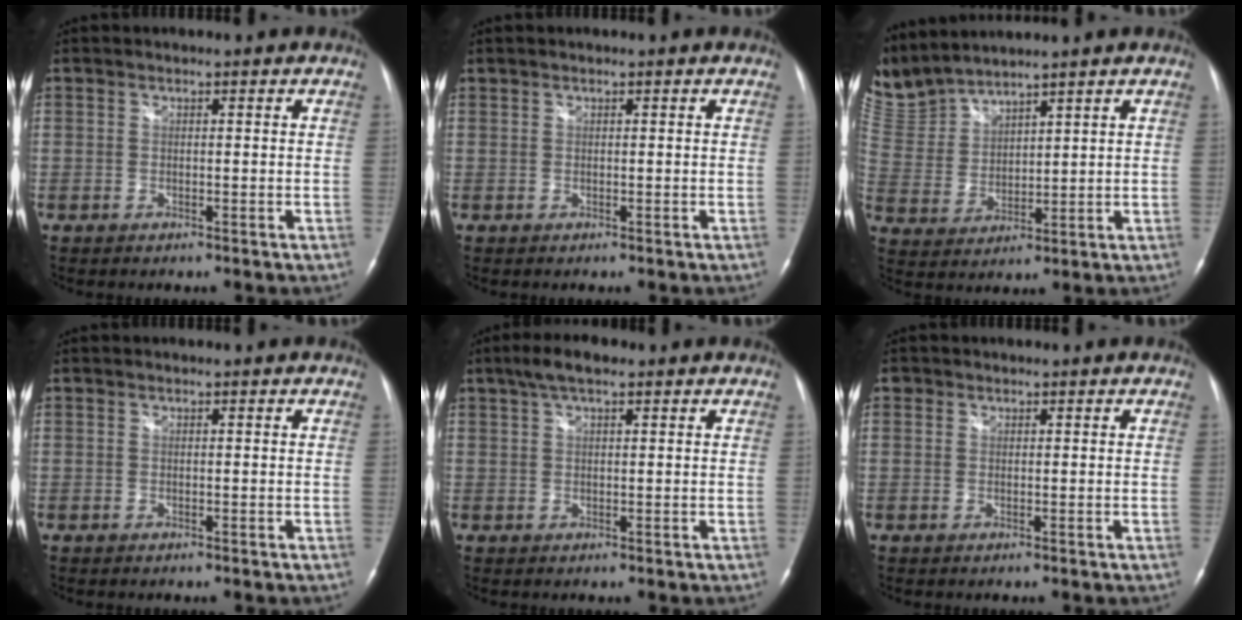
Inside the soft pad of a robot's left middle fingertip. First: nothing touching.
{"total": 0.0}
{"total": 9.6, "force": [9.5, 0.7, 1.5], "torque": [-0.065, 0.014, 0.214]}
{"total": 0.0}
{"total": 4.4, "force": [2.9, 1.2, 3.1], "torque": [-0.066, 0.019, 0.050]}
{"total": 0.6, "force": [0.3, 0.5, 0.1], "torque": [0.002, 0.000, 0.002]}